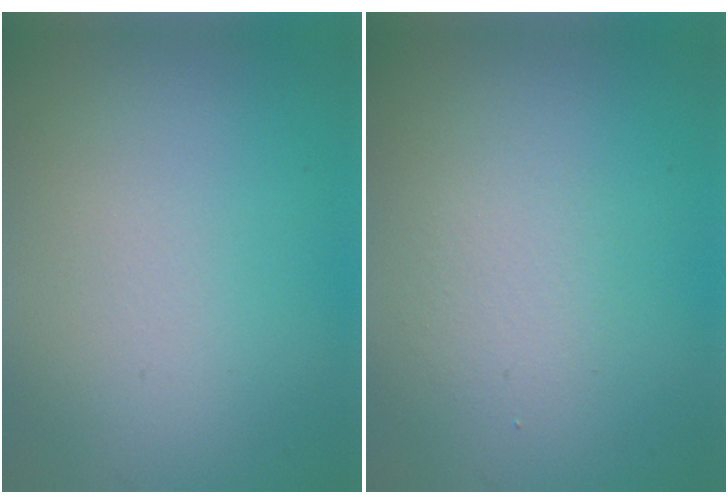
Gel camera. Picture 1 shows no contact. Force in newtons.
{"total": 1.5, "press": 1.5, "slide": 0.1}